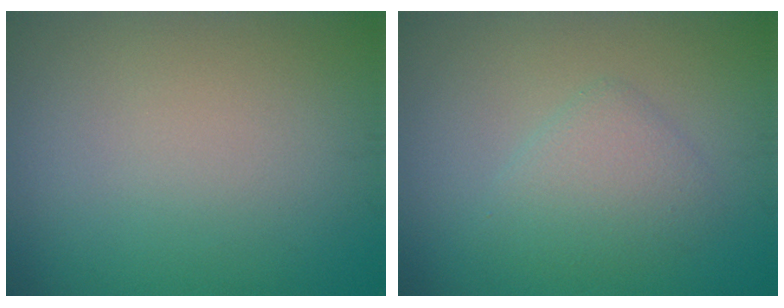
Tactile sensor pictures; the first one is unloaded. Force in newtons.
{"total": 2.7, "press": 2.7, "slide": 0.0}